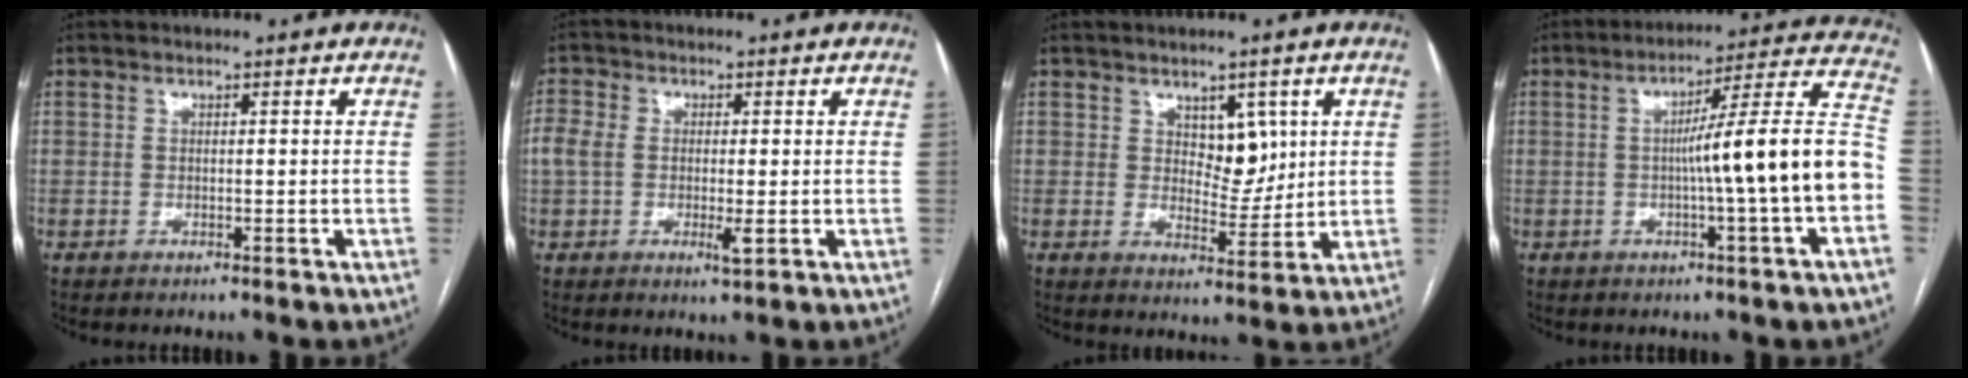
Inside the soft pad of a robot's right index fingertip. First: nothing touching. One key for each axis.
{"total": 5.3, "fx": -0.6, "fy": 2.6, "fz": 4.6, "tx": -0.100, "ty": 0.001, "tz": -0.011}
{"total": 5.4, "fx": 2.2, "fy": 3.0, "fz": 3.9, "tx": -0.052, "ty": -0.001, "tz": 0.039}
{"total": 15.3, "fx": -2.5, "fy": -1.1, "fz": 15.0, "tx": -0.212, "ty": 0.023, "tz": -0.045}